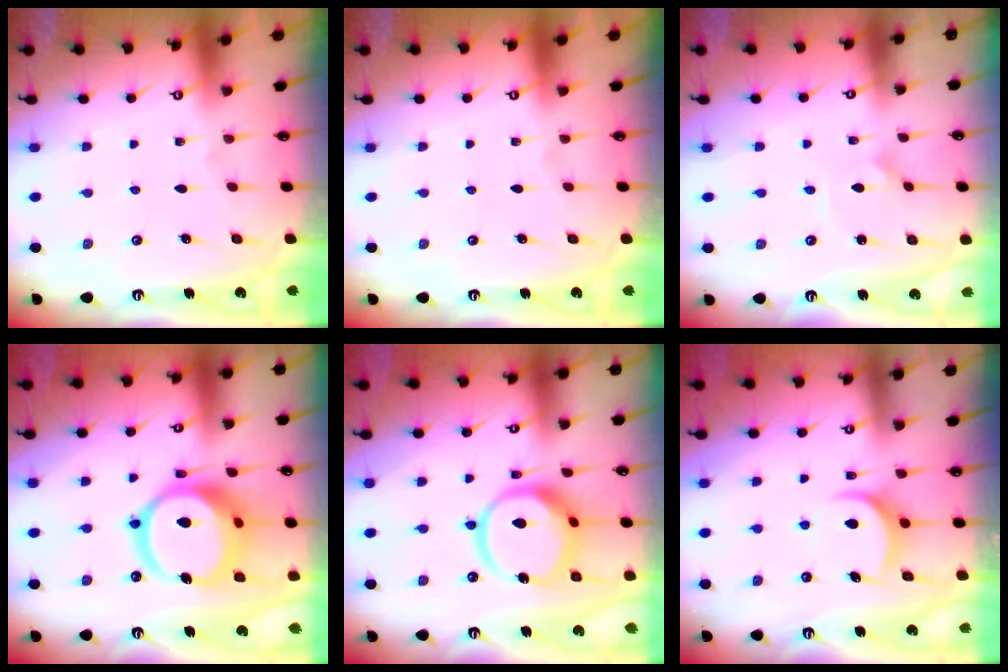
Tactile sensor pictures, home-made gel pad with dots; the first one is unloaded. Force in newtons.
{"total": 0.0}
{"total": 1.7, "press": 1.7, "slide": 0.1}
{"total": 18.7, "press": 18.5, "slide": 2.1}
{"total": 14.4, "press": 14.3, "slide": 1.8}
{"total": 8.0, "press": 7.9, "slide": 0.9}